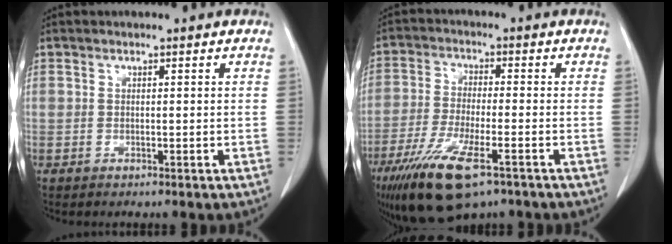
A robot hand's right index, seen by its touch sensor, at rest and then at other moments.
{"total": 12.4, "force": [-7.4, 2.8, 9.5], "torque": [-0.182, -0.028, -0.126]}